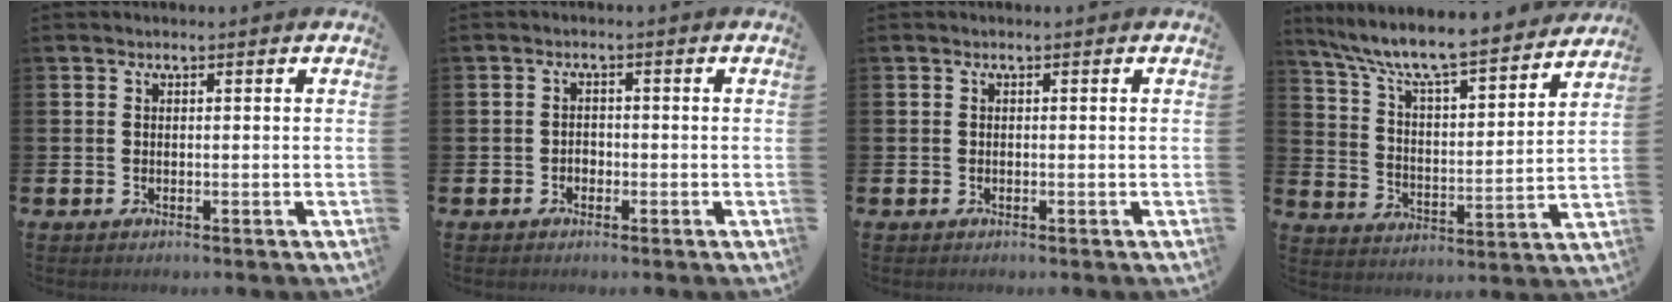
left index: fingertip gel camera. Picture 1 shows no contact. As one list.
[{"total": 1.4, "force": [-0.8, 1.0, 0.3], "torque": [-0.007, 0.001, -0.017]}, {"total": 0.0}, {"total": 9.0, "force": [8.3, 1.0, 3.4], "torque": [-0.098, -0.065, 0.137]}]